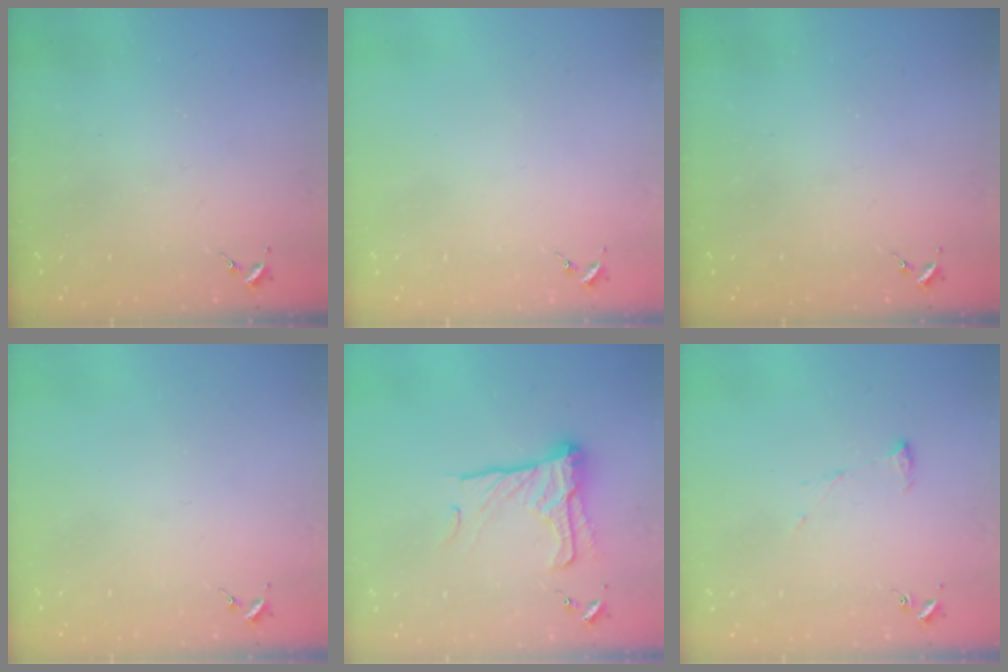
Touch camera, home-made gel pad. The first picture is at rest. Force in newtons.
{"total": 0.0}
{"total": 0.0}
{"total": 0.0}
{"total": 18.0, "press": 17.9, "slide": 1.3}
{"total": 6.8, "press": 6.8, "slide": 0.7}